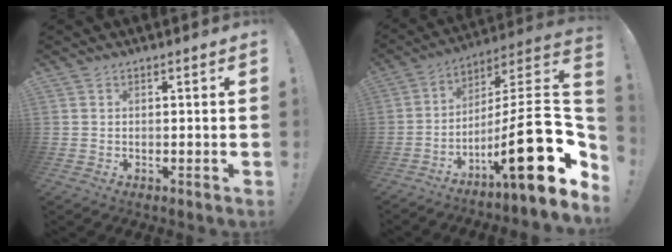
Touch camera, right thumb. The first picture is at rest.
{"total": 24.5, "force": [-7.9, 4.7, 22.7], "torque": [-0.354, 0.023, -0.127]}